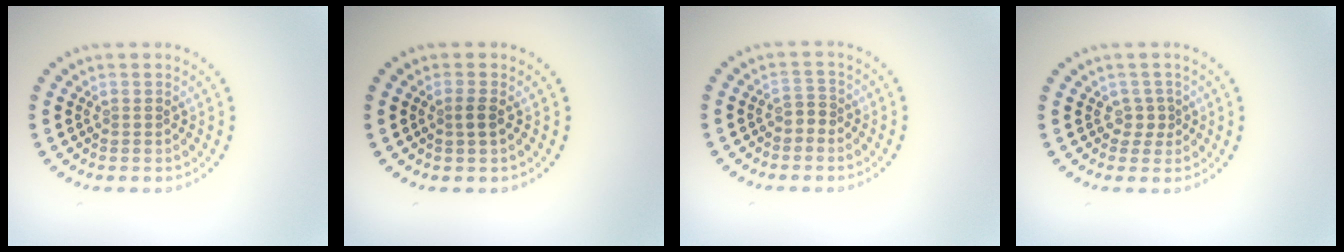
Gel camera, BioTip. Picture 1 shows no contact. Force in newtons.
{"total": 1.1, "press": 0.9, "slide": 0.7}
{"total": 1.0, "press": 0.8, "slide": 0.5}
{"total": 1.3, "press": 1.0, "slide": 0.9}